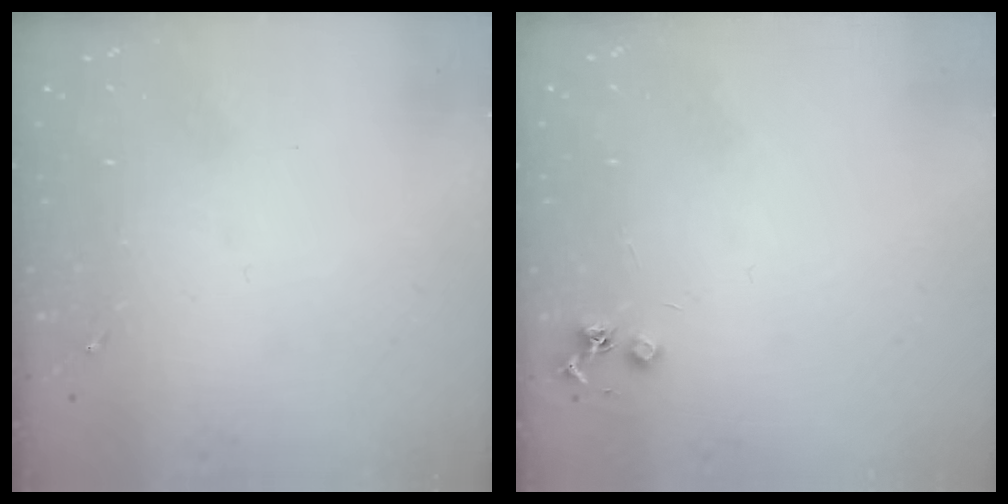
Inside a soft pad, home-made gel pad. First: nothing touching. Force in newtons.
{"total": 4.1, "press": 4.1, "slide": 0.5}